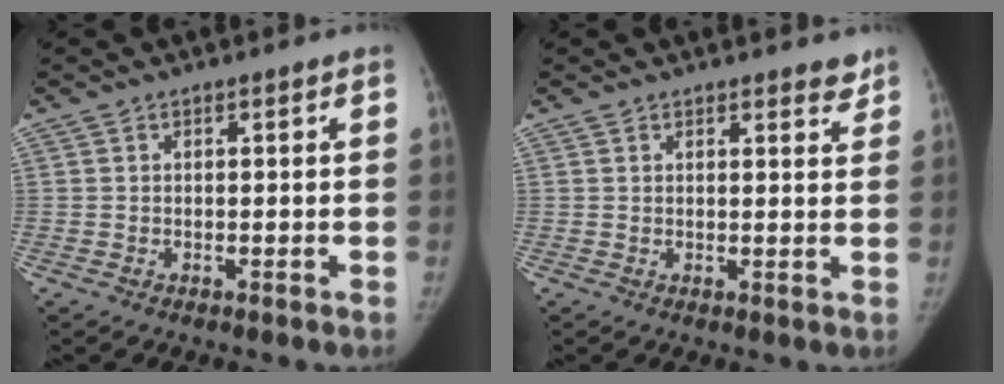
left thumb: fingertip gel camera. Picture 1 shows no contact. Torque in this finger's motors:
{"motor_torque": [0.39, 0.11, 0.37, -0.05, 0.10]}